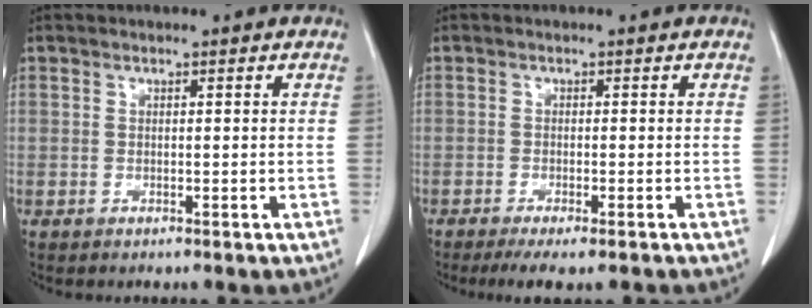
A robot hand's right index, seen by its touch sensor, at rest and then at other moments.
{"total": 6.7, "force": [-5.3, 1.2, 3.8], "torque": [-0.047, -0.011, -0.079]}